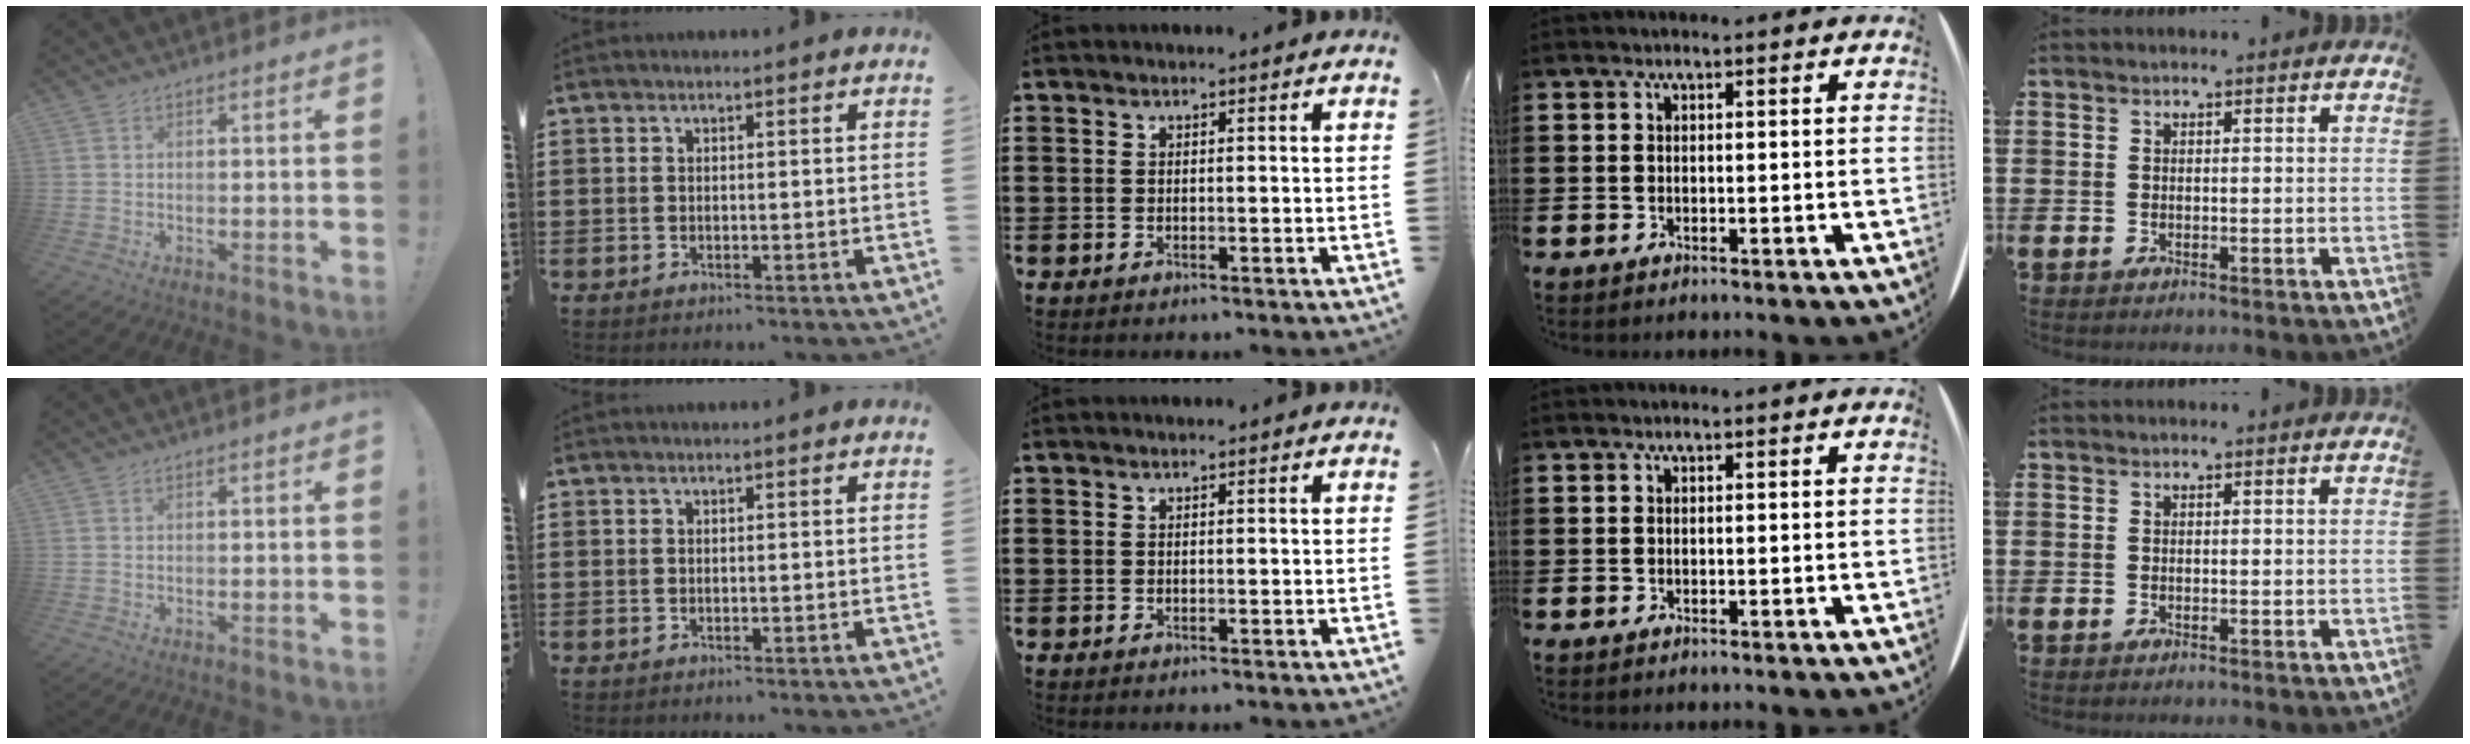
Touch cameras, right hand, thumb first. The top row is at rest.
{}